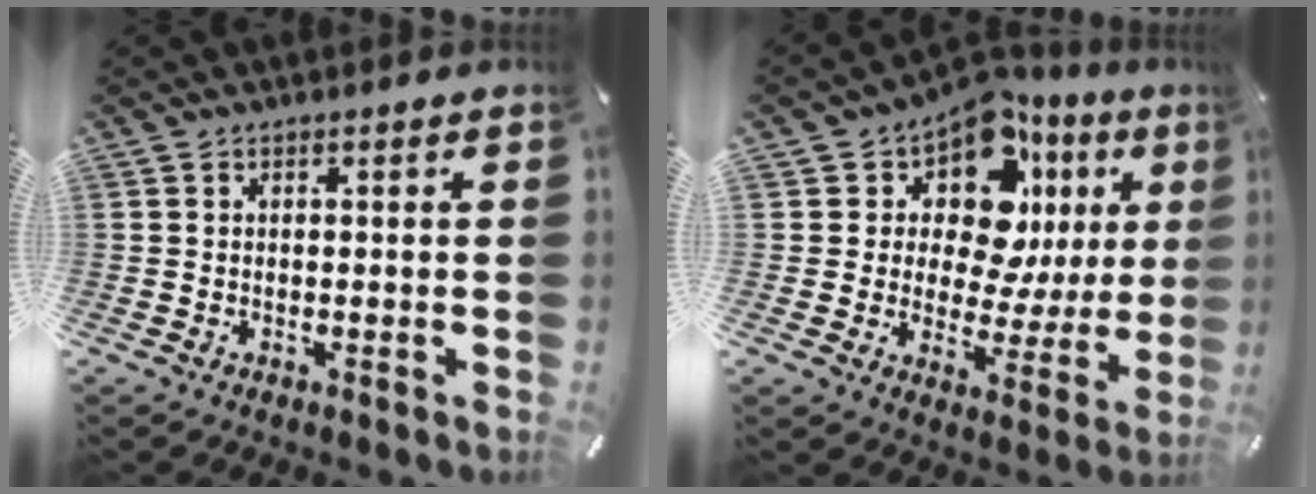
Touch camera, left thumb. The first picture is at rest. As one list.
[{"total": 13.5, "force": [8.0, 8.0, 7.2], "torque": [-0.108, -0.078, 0.140]}]